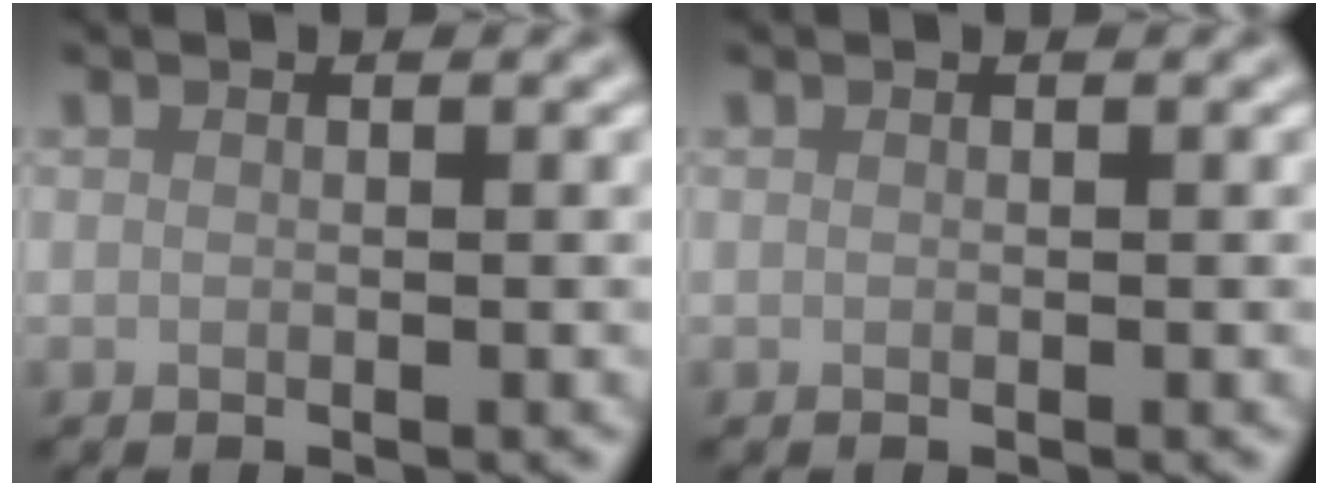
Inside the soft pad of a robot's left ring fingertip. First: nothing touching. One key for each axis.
{"total": 0.0}